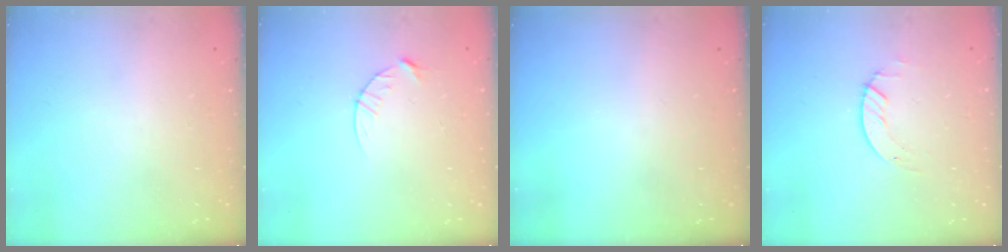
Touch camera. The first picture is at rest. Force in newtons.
{"total": 4.1, "press": 4.1, "slide": 0.5}
{"total": 0.0}
{"total": 1.3, "press": 1.2, "slide": 0.1}